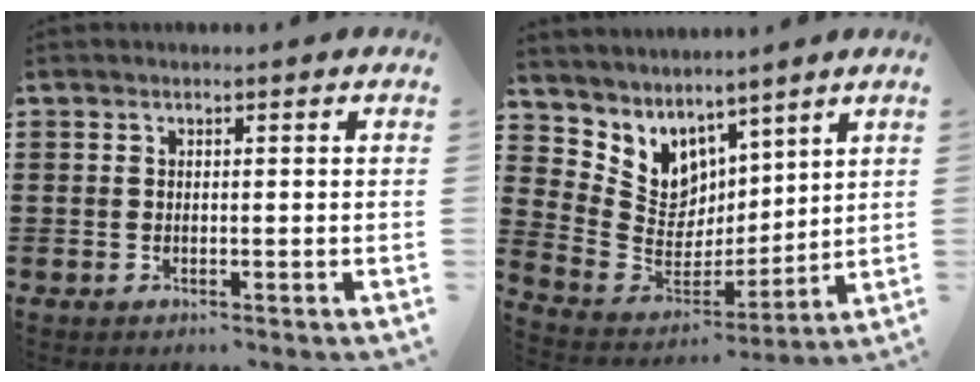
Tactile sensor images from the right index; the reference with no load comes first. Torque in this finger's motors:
{"motor_torque": [1.15, 0.98, 0.47, 0.04]}